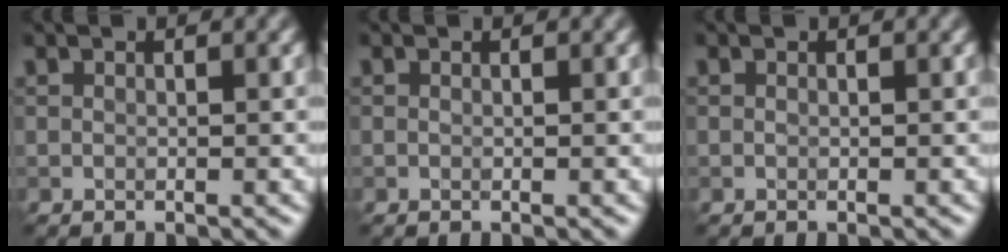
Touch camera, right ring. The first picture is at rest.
{"total": 0.0}
{"total": 0.0}